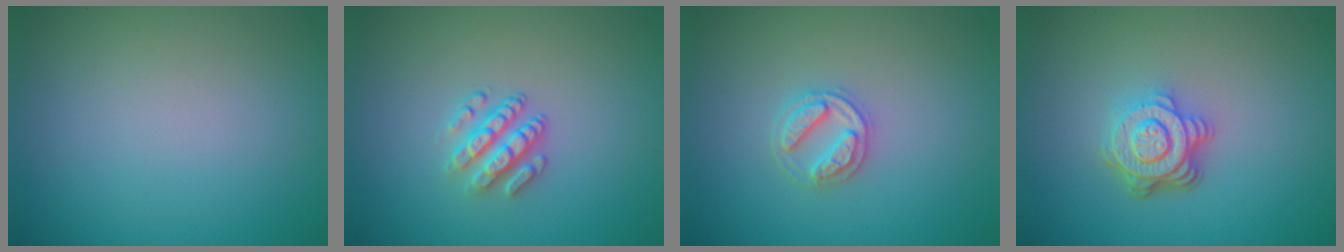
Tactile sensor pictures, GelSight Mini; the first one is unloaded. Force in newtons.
{"total": 2.8, "press": 2.4, "slide": 1.5}
{"total": 2.6, "press": 2.5, "slide": 0.5}
{"total": 4.6, "press": 3.3, "slide": 3.1}